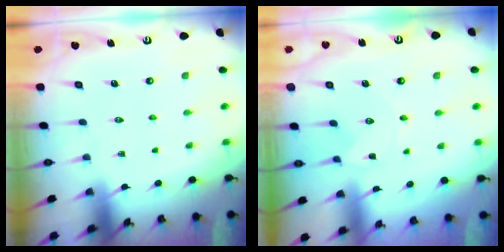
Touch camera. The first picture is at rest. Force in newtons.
{"total": 0.0}